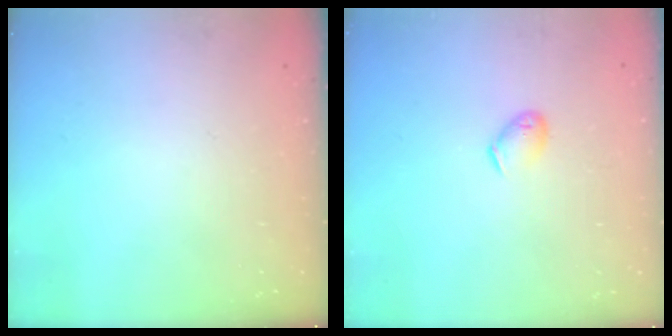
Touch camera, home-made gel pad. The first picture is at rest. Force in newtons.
{"total": 5.6, "press": 5.5, "slide": 1.1}